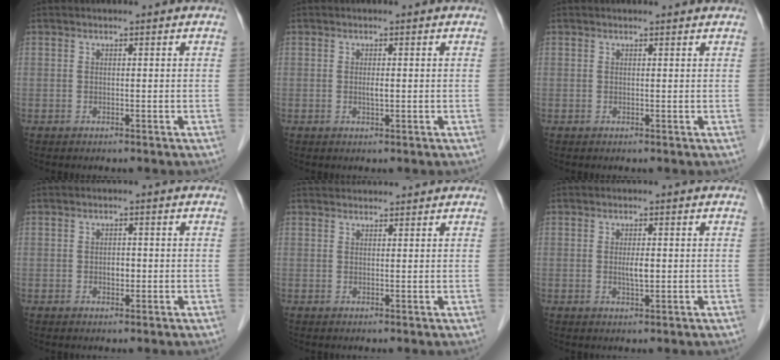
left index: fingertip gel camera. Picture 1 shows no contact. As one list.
[{"total": 1.0, "force": [0.0, 0.2, 1.0], "torque": [-0.020, -0.001, 0.000]}, {"total": 1.3, "force": [1.3, 0.1, 0.1], "torque": [-0.012, 0.002, 0.012]}, {"total": 1.5, "force": [-0.3, 0.9, 1.1], "torque": [-0.019, 0.003, -0.002]}, {"total": 5.3, "force": [5.1, 0.9, 1.0], "torque": [-0.011, 0.038, 0.070]}, {"total": 2.0, "force": [0.0, 0.5, 2.0], "torque": [-0.039, -0.001, 0.002]}]